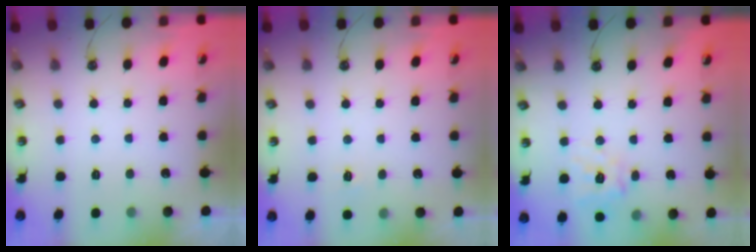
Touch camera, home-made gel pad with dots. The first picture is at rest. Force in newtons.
{"total": 3.9, "press": 3.9, "slide": 0.5}
{"total": 12.8, "press": 12.6, "slide": 1.7}